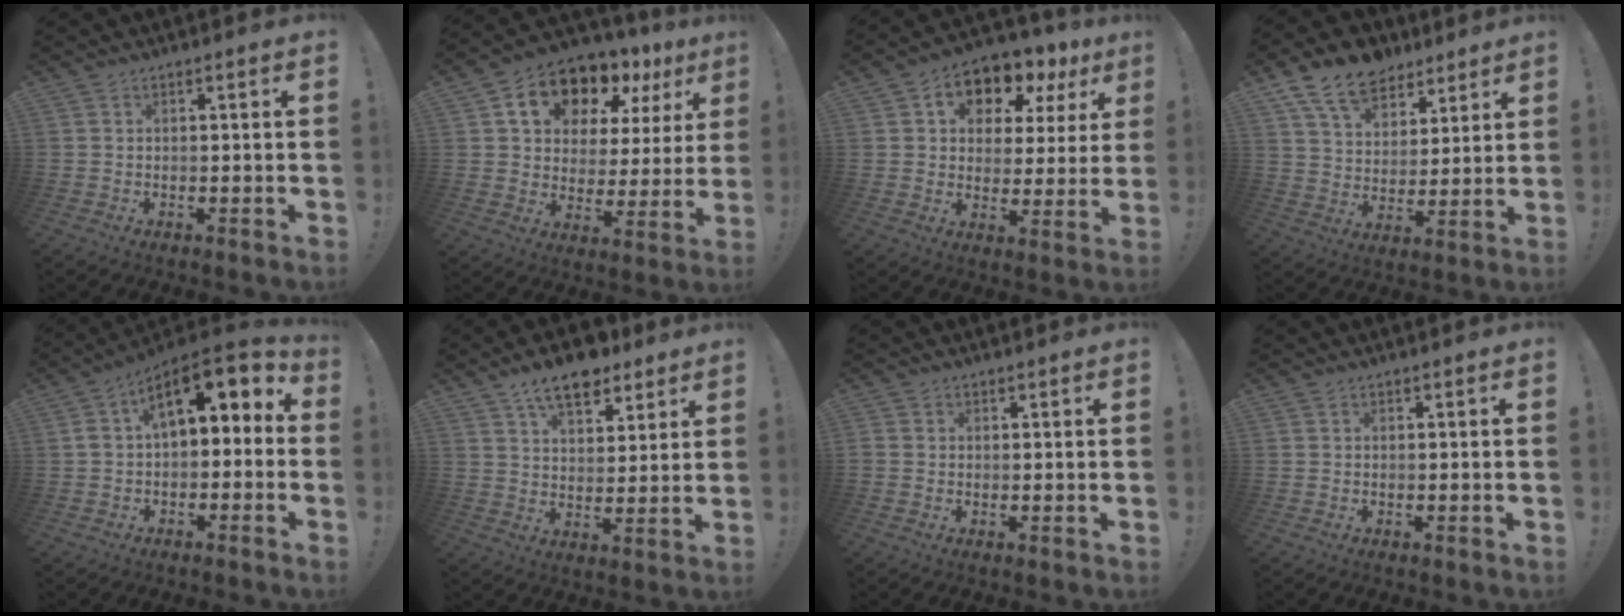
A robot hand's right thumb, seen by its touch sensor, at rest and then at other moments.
{"total": 15.4, "force": [10.7, 8.4, 7.4], "torque": [-0.113, -0.076, 0.191]}
{"total": 9.7, "force": [6.0, 6.5, 4.0], "torque": [-0.055, -0.048, 0.105]}
{"total": 14.3, "force": [9.5, 8.9, 6.0], "torque": [-0.106, -0.060, 0.181]}
{"total": 10.6, "force": [3.4, 5.4, 8.4], "torque": [-0.128, -0.020, 0.057]}
{"total": 11.7, "force": [8.0, 5.6, 6.3], "torque": [-0.097, -0.040, 0.144]}
{"total": 1.3, "force": [0.5, 1.1, 0.2], "torque": [-0.012, 0.006, 0.011]}
{"total": 0.0}